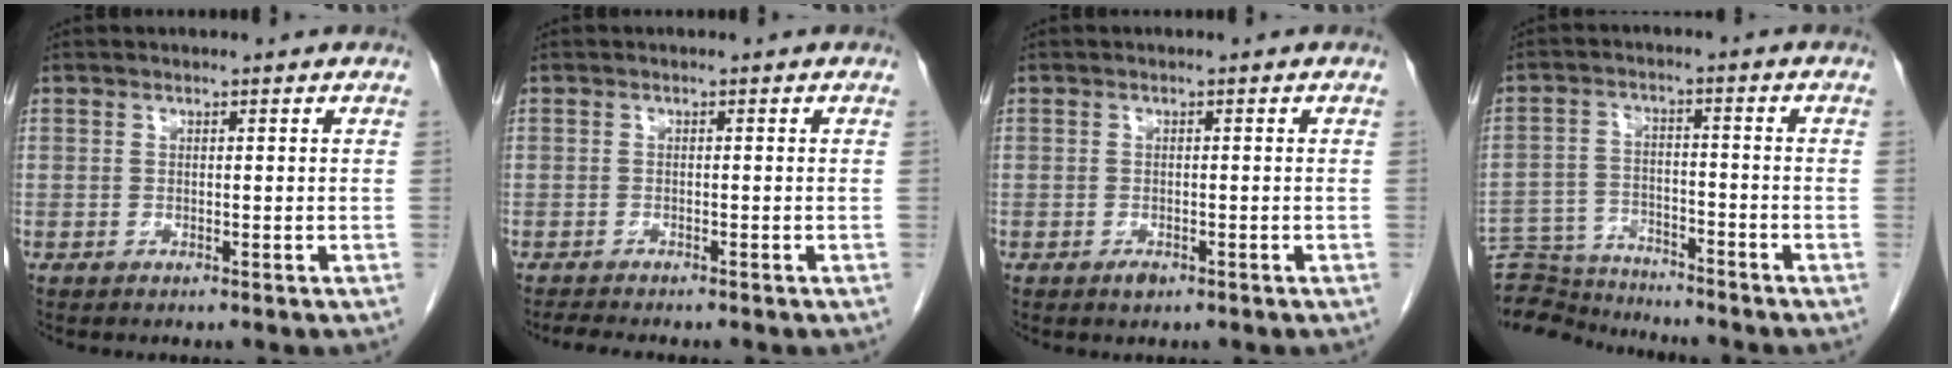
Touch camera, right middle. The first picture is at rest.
{"total": 2.8, "force": [-2.5, 0.1, 1.3], "torque": [-0.025, -0.009, -0.037]}
{"total": 1.1, "force": [-0.7, 0.5, 0.7], "torque": [-0.010, 0.000, -0.008]}
{"total": 11.0, "force": [-10.9, 1.3, 0.9], "torque": [-0.017, 0.012, -0.184]}